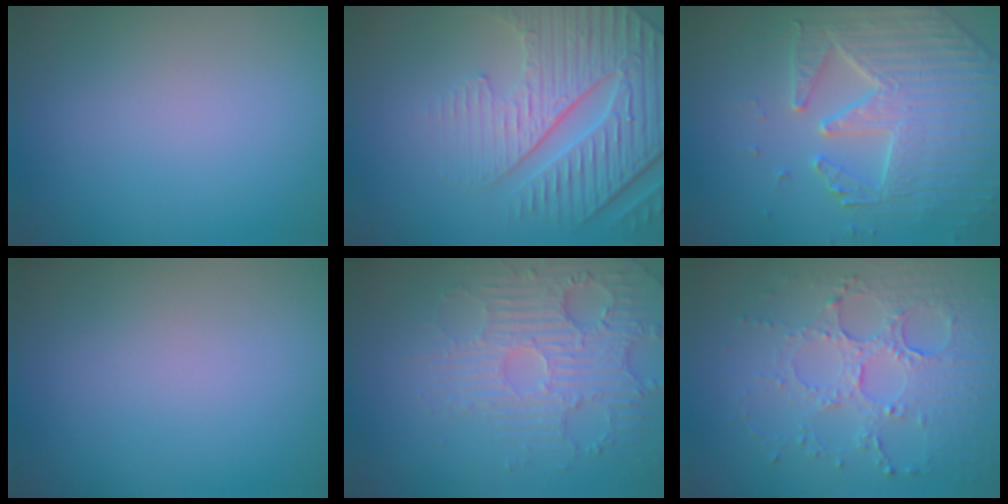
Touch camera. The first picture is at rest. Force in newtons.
{"total": 6.4, "press": 5.4, "slide": 3.4}
{"total": 4.8, "press": 4.8, "slide": 0.5}
{"total": 0.0}
{"total": 4.1, "press": 3.7, "slide": 1.8}
{"total": 4.6, "press": 3.7, "slide": 2.8}